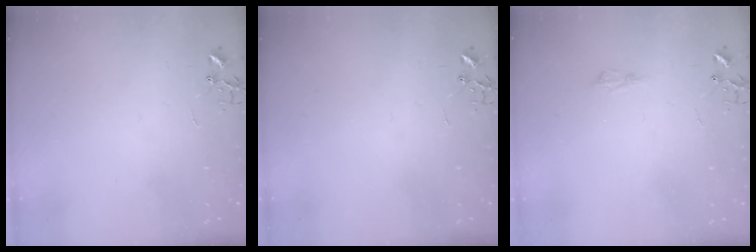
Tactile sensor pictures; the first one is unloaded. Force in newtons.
{"total": 0.0}
{"total": 5.8, "press": 5.8, "slide": 0.7}